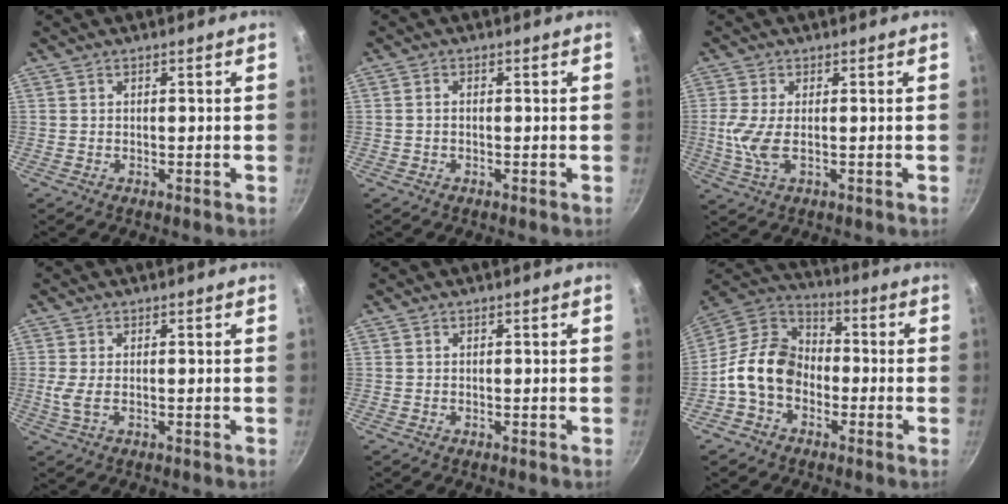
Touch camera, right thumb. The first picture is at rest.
{"total": 1.1, "force": [-0.2, 0.7, 0.8], "torque": [-0.016, 0.007, -0.004]}
{"total": 5.3, "force": [-0.2, 2.1, 4.9], "torque": [-0.116, -0.004, -0.005]}
{"total": 2.8, "force": [-0.1, 1.2, 2.5], "torque": [-0.059, -0.002, 0.000]}
{"total": 0.0}
{"total": 13.0, "force": [-3.3, 9.8, 7.8], "torque": [-0.101, 0.041, -0.084]}